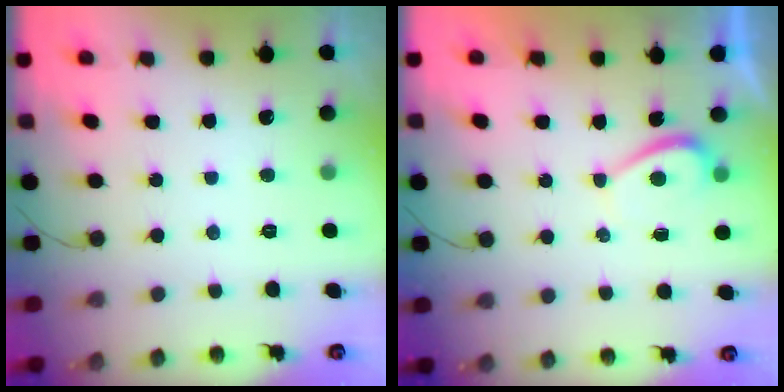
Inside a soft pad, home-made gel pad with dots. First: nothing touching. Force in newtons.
{"total": 1.1, "press": 1.0, "slide": 0.6}